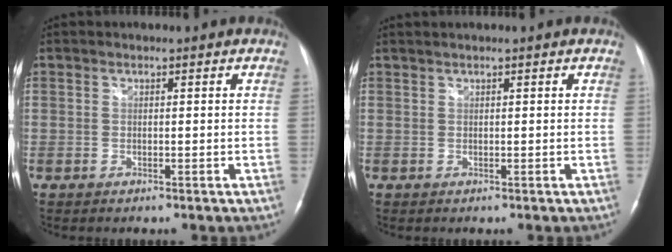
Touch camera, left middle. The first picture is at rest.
{"total": 1.1, "force": [0.9, -0.1, 0.6], "torque": [-0.015, 0.014, 0.022]}